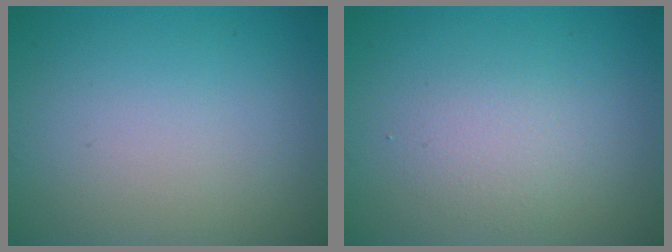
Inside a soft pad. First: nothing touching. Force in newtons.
{"total": 1.8, "press": 1.8, "slide": 0.1}